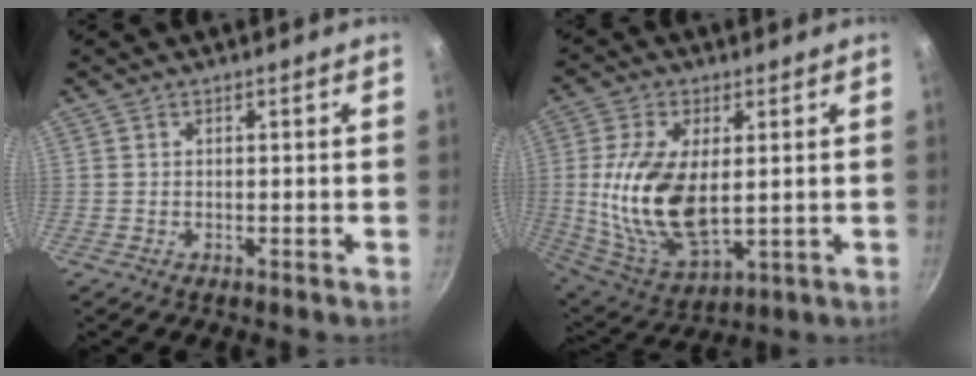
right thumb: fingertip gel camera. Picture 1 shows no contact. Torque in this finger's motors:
{"motor_torque": [1.65, 1.88, 1.82, -0.50, 0.23]}